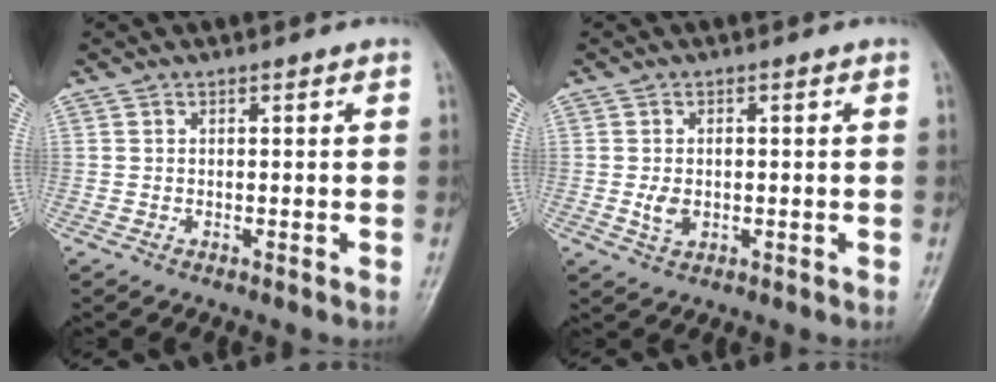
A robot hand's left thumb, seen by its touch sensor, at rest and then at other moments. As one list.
[{"total": 3.2, "force": [-0.3, 2.2, 2.4], "torque": [-0.041, -0.001, -0.003]}]